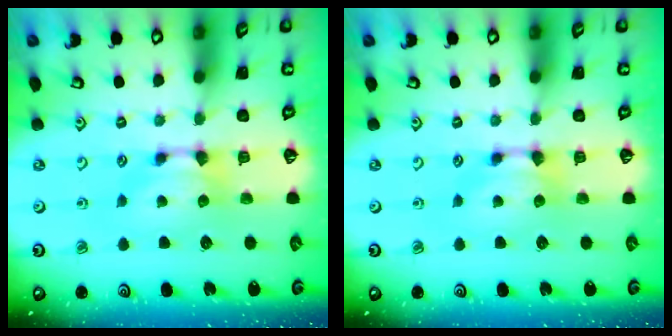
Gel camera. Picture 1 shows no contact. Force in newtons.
{"total": 0.0}